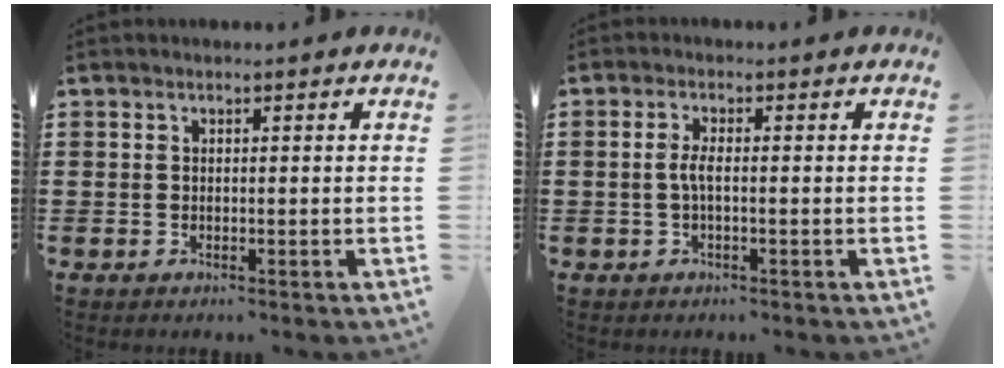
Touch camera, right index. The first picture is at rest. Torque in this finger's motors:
{"motor_torque": [0.49, 0.56, 0.25, 0.08]}